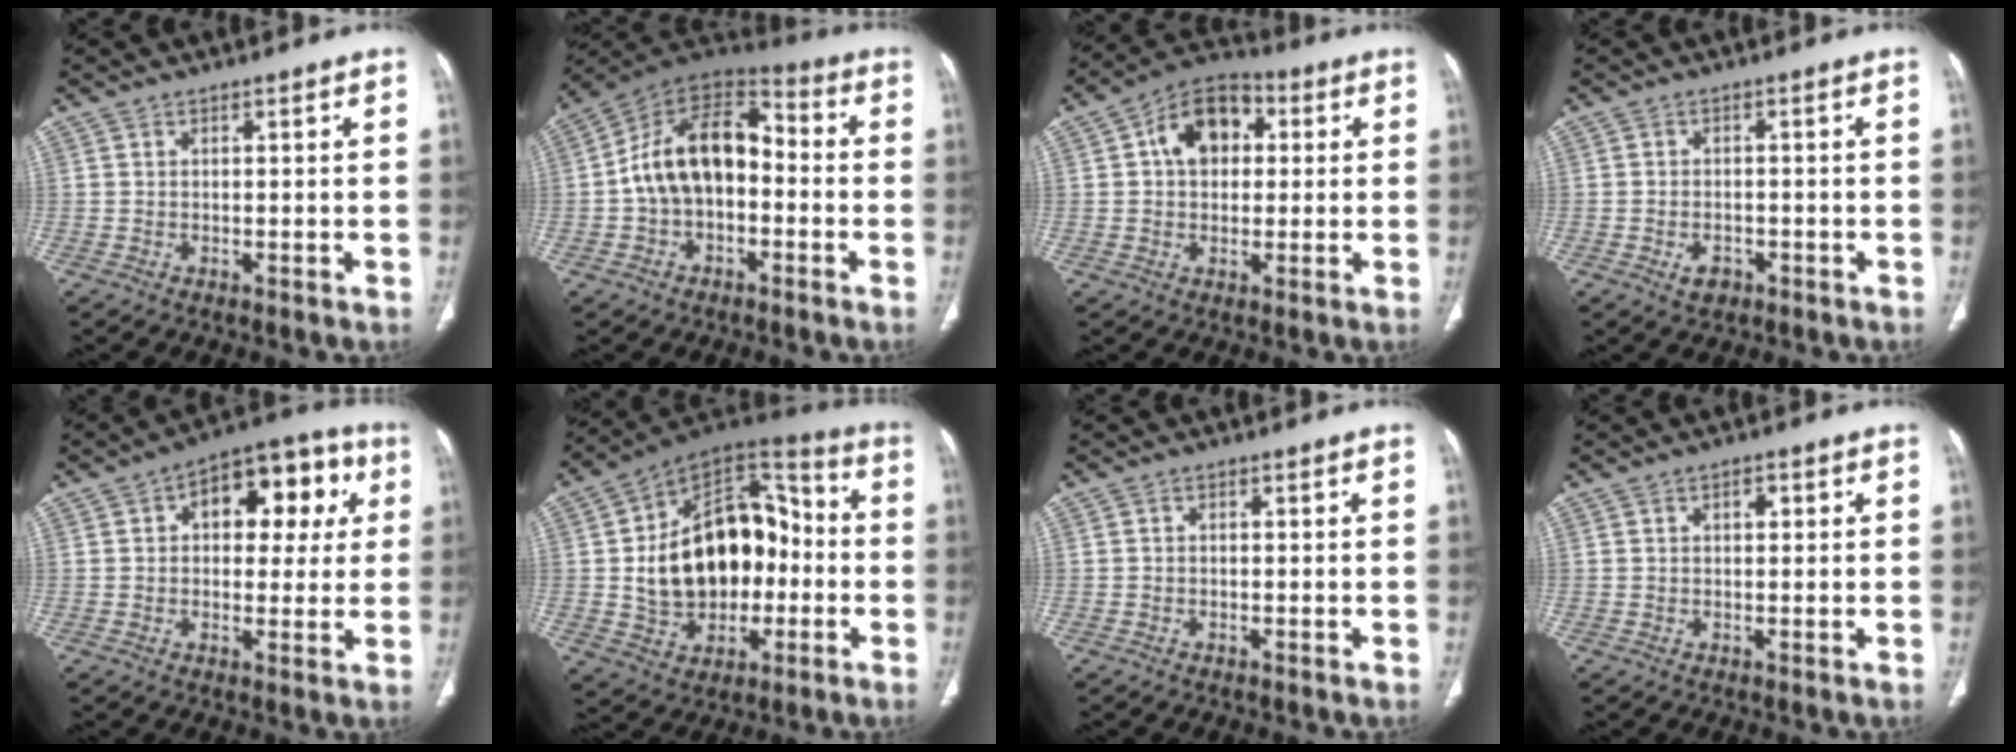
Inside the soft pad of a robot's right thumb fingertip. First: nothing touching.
{"total": 15.6, "force": [-1.5, 10.1, 11.8], "torque": [-0.178, 0.051, -0.036]}
{"total": 11.1, "force": [2.3, 7.8, 7.5], "torque": [-0.094, 0.020, 0.025]}
{"total": 2.9, "force": [-1.5, 1.9, 1.6], "torque": [-0.021, 0.007, -0.017]}
{"total": 15.3, "force": [4.4, 9.0, 11.6], "torque": [-0.102, 0.026, 0.055]}
{"total": 23.3, "force": [-1.3, 16.0, 16.8], "torque": [-0.231, 0.039, -0.014]}
{"total": 0.0}
{"total": 2.0, "force": [0.7, 1.2, 1.5], "torque": [-0.019, 0.002, 0.009]}